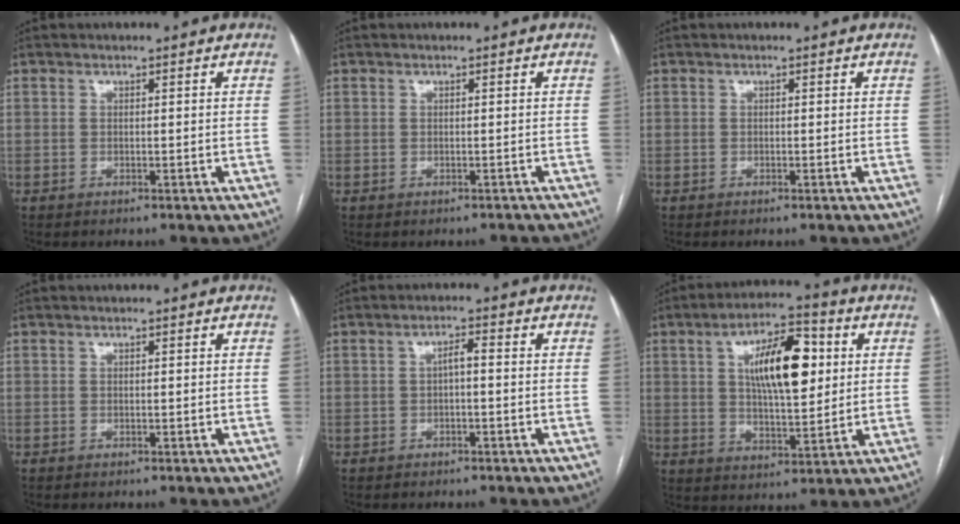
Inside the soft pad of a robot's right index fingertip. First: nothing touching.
{"total": 1.2, "force": [-0.9, 0.7, -0.1], "torque": [0.005, 0.003, -0.011]}
{"total": 0.0}
{"total": 0.0}
{"total": 2.1, "force": [-0.1, 0.5, 2.0], "torque": [-0.034, 0.007, -0.002]}
{"total": 13.2, "force": [3.3, 4.5, 12.0], "torque": [-0.202, 0.017, 0.055]}